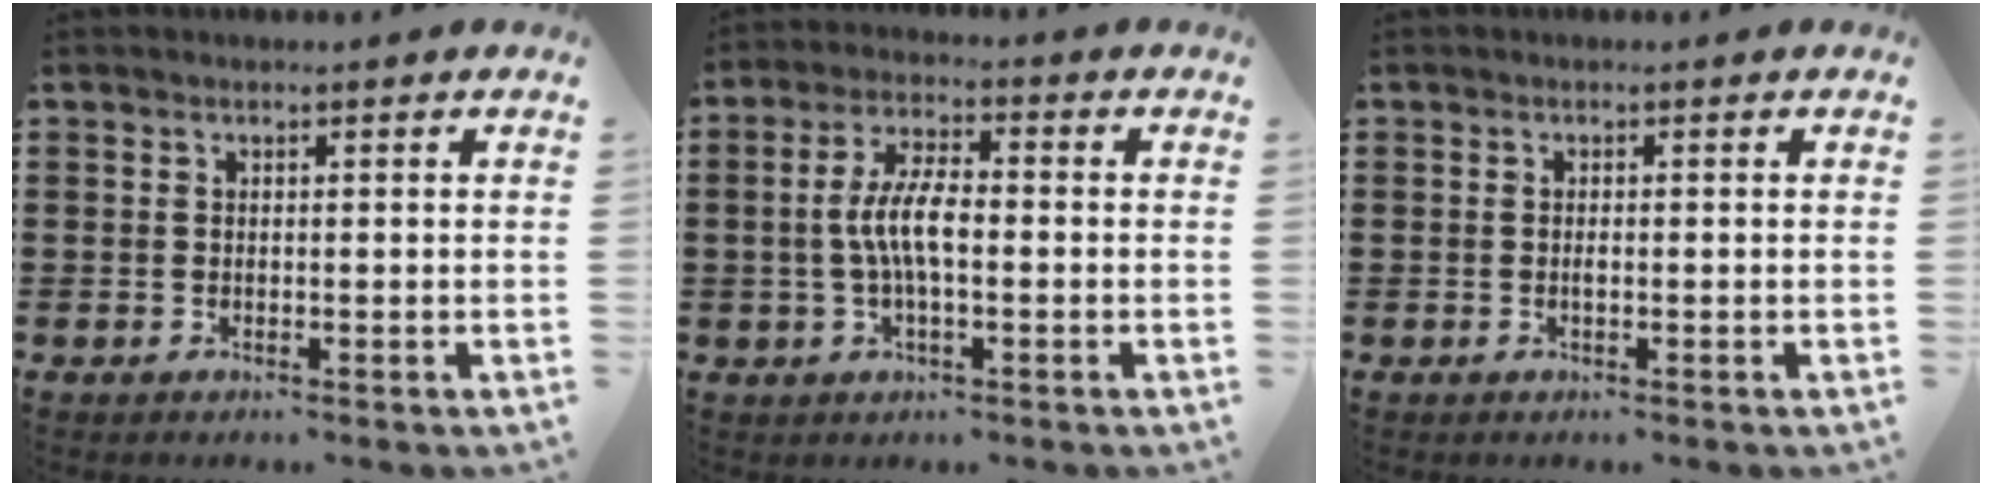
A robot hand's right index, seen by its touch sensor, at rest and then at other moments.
{"total": 7.0, "force": [-0.6, 2.4, 6.5], "torque": [-0.143, -0.003, -0.019]}
{"total": 0.6, "force": [-0.2, 0.1, 0.6], "torque": [-0.012, -0.005, -0.002]}